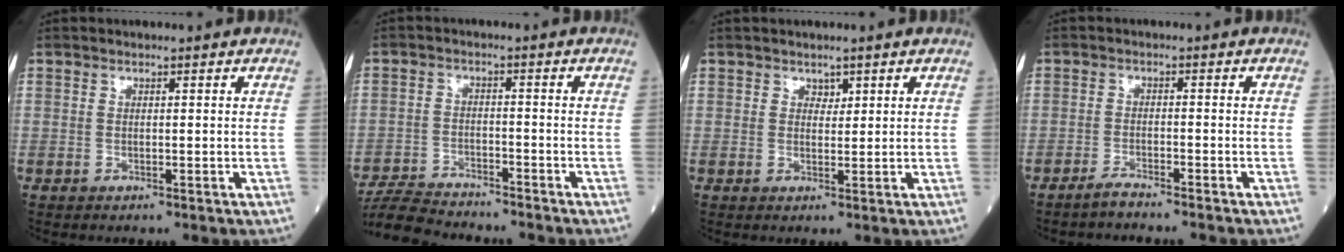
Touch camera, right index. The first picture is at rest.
{"total": 8.3, "force": [-8.0, 0.8, 1.7], "torque": [-0.031, -0.013, -0.142]}
{"total": 1.3, "force": [0.8, 0.8, 0.5], "torque": [0.000, -0.003, 0.011]}
{"total": 2.7, "force": [-2.6, -0.2, 0.9], "torque": [-0.023, -0.005, -0.045]}